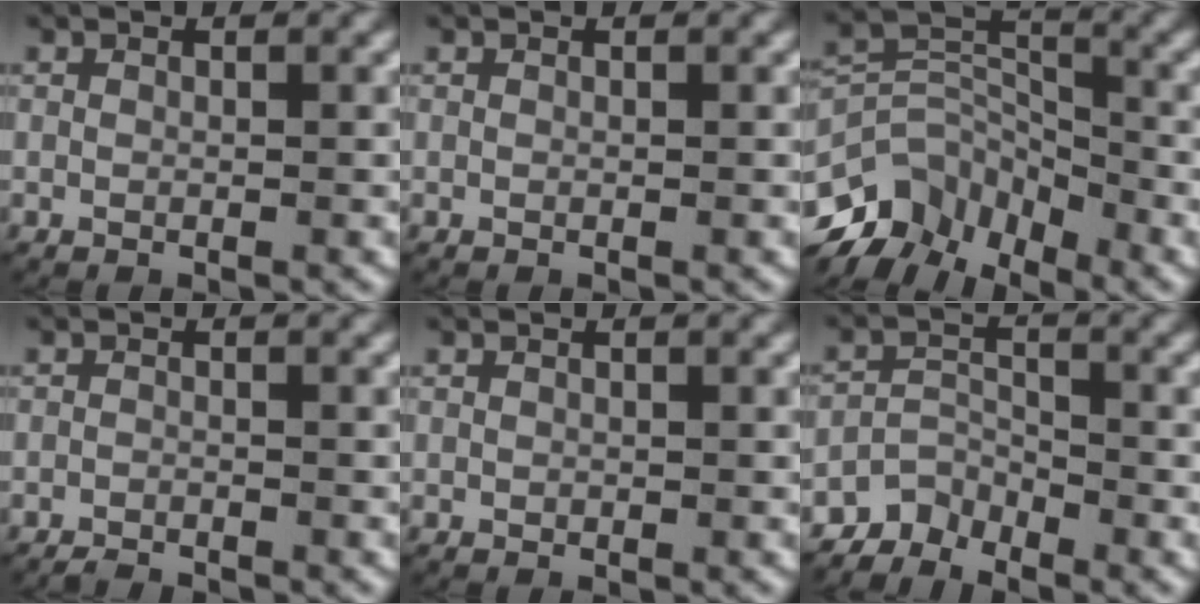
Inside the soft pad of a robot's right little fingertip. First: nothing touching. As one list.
[{"total": 0.0}, {"total": 11.1, "force": [-4.0, 8.4, 6.0], "torque": [-0.115, -0.033, -0.069]}, {"total": 1.7, "force": [-1.7, 0.2, 0.1], "torque": [-0.005, -0.007, -0.029]}, {"total": 0.0}, {"total": 6.0, "force": [-4.0, 3.9, 2.3], "torque": [-0.039, -0.006, -0.073]}]